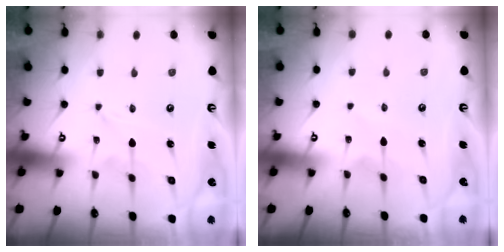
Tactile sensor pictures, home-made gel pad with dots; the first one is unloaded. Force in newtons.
{"total": 0.6, "press": 0.6, "slide": 0.2}